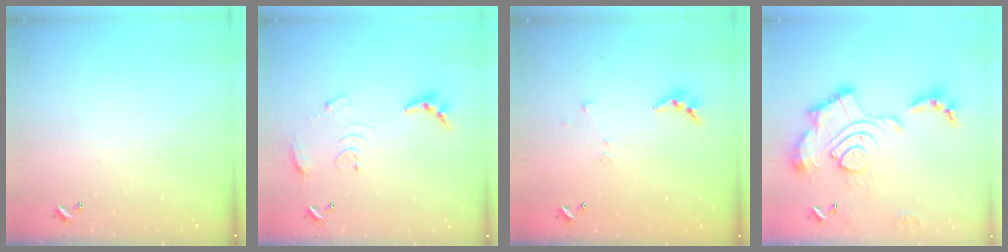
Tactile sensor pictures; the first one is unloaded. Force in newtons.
{"total": 10.6, "press": 10.6, "slide": 0.8}
{"total": 5.7, "press": 5.7, "slide": 0.4}
{"total": 2.5, "press": 1.9, "slide": 1.7}